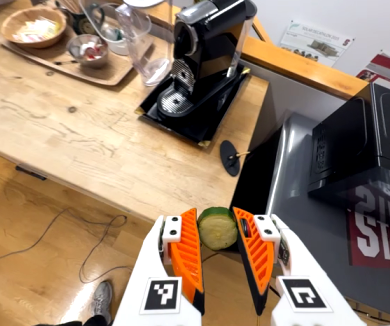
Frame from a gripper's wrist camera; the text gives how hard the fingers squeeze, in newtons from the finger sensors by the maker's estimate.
{"total": 9.8, "left": 10.0, "right": 9.6}